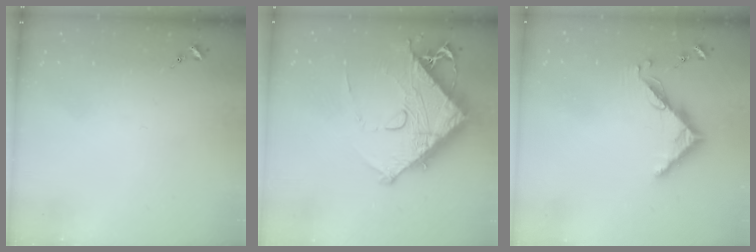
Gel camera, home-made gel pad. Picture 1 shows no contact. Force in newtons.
{"total": 14.7, "press": 14.6, "slide": 1.5}
{"total": 7.8, "press": 7.8, "slide": 0.6}